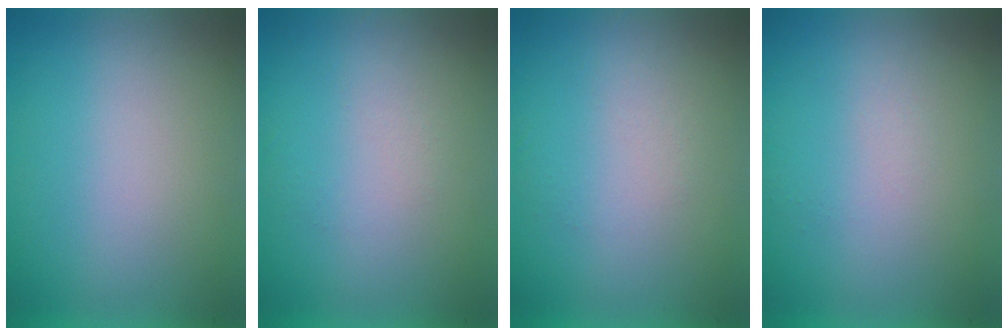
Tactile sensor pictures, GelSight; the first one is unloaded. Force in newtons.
{"total": 1.2}
{"total": 1.2}
{"total": 1.0}